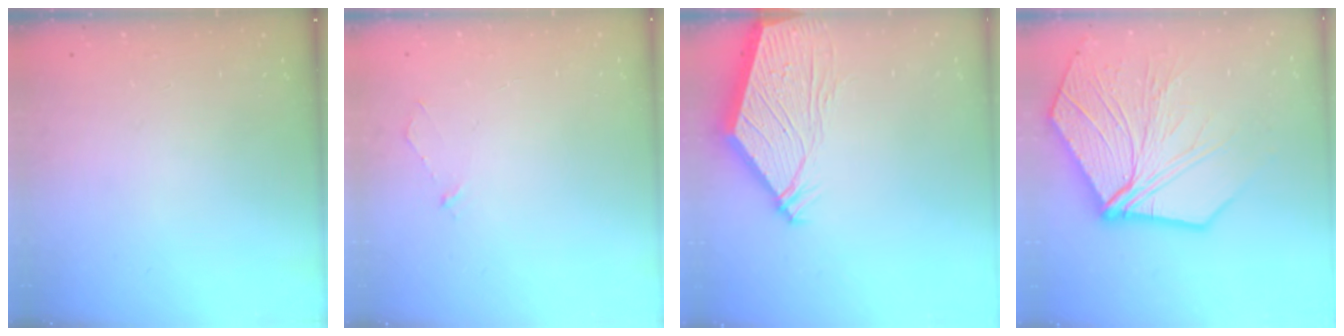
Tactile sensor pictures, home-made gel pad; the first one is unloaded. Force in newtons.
{"total": 3.0, "press": 3.0, "slide": 0.3}
{"total": 10.4, "press": 10.3, "slide": 1.3}
{"total": 18.9, "press": 18.7, "slide": 2.2}